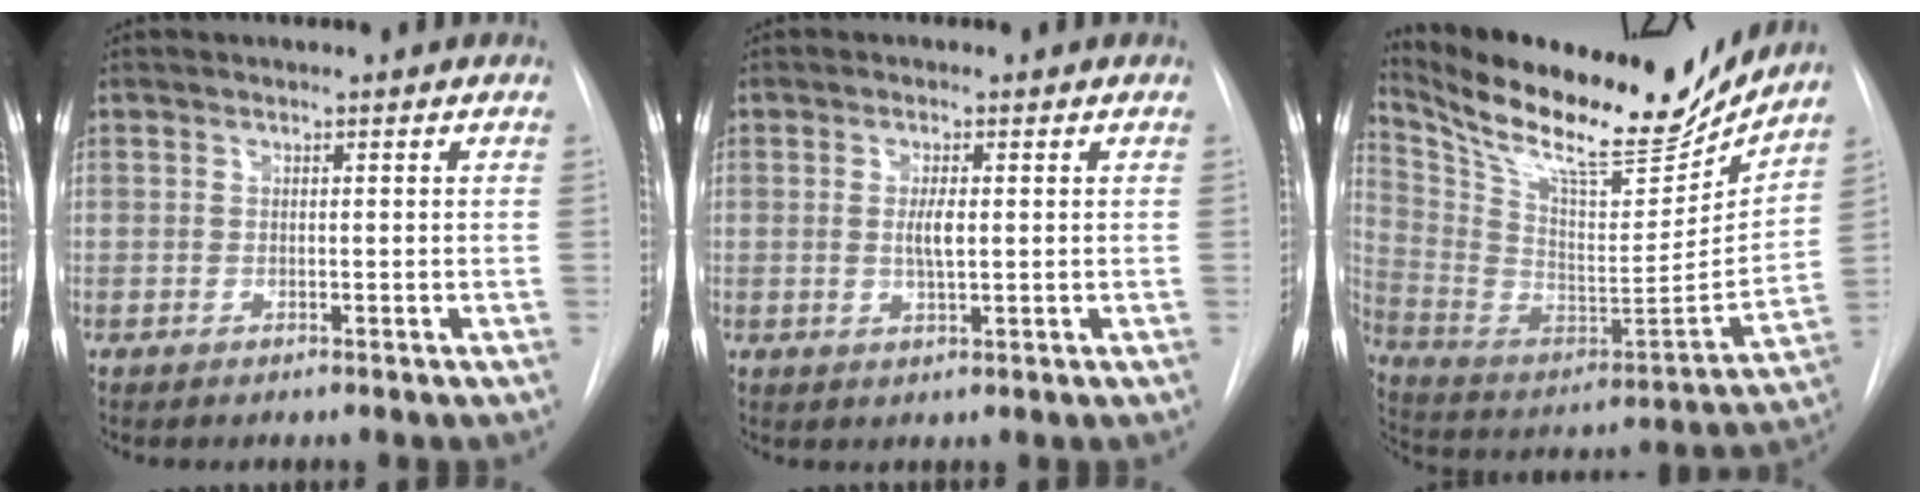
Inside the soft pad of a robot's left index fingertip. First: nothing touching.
{"total": 2.7, "force": [0.2, 0.5, 2.6], "torque": [-0.052, -0.003, 0.006]}
{"total": 23.8, "force": [20.4, 4.9, 11.2], "torque": [-0.208, -0.027, 0.329]}